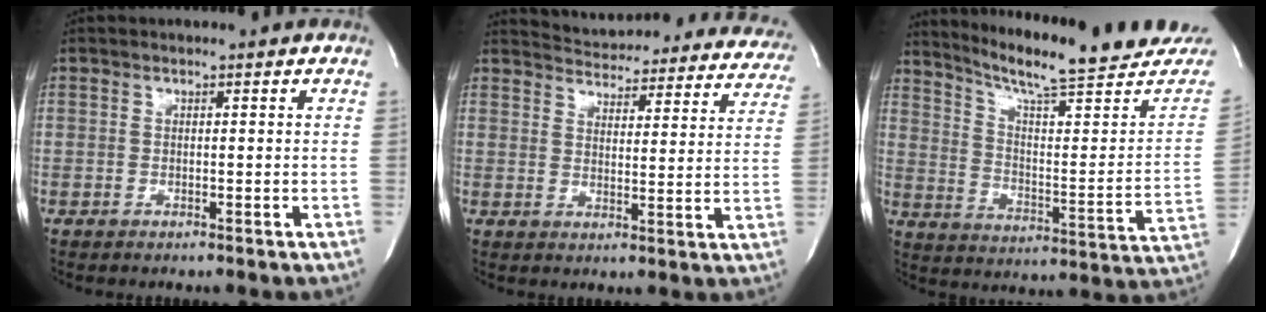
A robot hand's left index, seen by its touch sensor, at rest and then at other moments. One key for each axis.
{"total": 23.6, "fx": 22.3, "fy": 5.4, "fz": 5.5, "tx": -0.077, "ty": -0.062, "tz": 0.253}
{"total": 23.4, "fx": 20.7, "fy": 1.3, "fz": 10.7, "tx": -0.161, "ty": -0.073, "tz": 0.276}